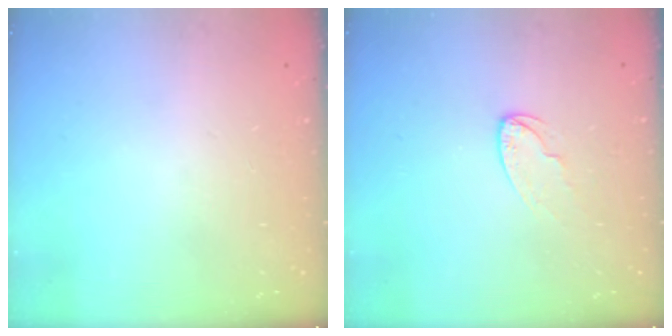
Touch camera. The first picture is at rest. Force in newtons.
{"total": 5.5, "press": 5.5, "slide": 0.5}